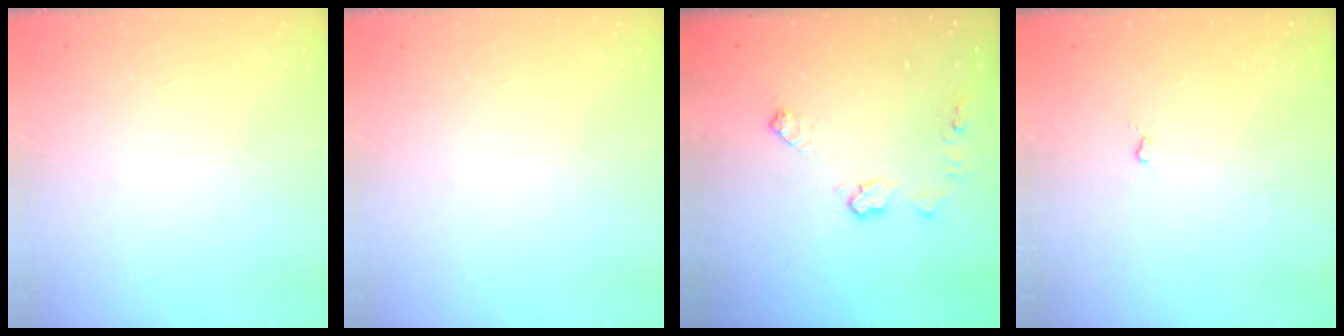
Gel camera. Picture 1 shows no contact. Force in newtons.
{"total": 0.0}
{"total": 8.3, "press": 8.3, "slide": 0.2}
{"total": 2.6, "press": 2.6, "slide": 0.4}